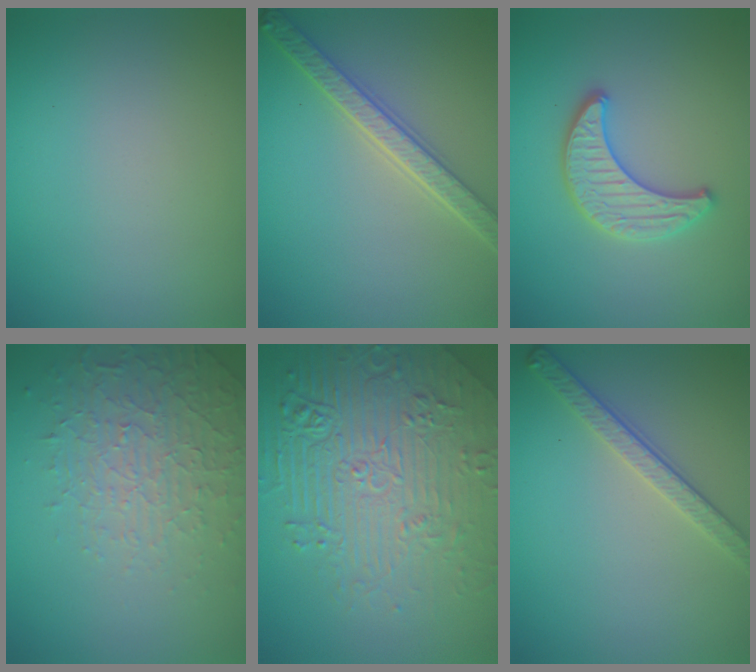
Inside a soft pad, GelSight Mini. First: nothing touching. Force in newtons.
{"total": 4.1, "press": 3.5, "slide": 2.2}
{"total": 3.3, "press": 3.3, "slide": 0.4}
{"total": 4.6, "press": 3.1, "slide": 3.3}
{"total": 7.9, "press": 6.1, "slide": 5.1}
{"total": 2.8, "press": 2.6, "slide": 1.0}